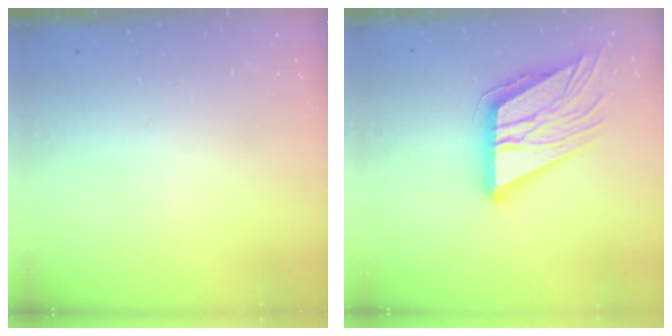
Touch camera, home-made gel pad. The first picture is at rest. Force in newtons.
{"total": 17.3, "press": 17.1, "slide": 2.7}